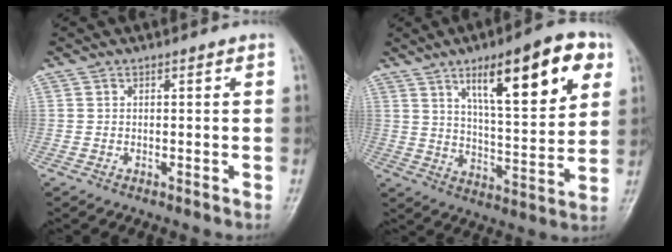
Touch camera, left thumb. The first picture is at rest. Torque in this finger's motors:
{"motor_torque": [0.58, 0.56, 1.76, -1.01, 0.14]}